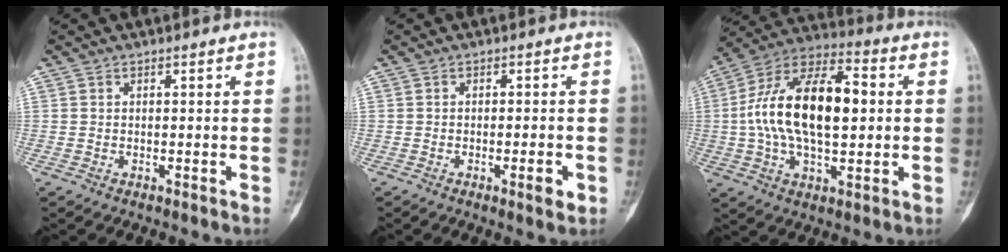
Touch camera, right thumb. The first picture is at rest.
{"total": 3.2, "force": [-1.2, 0.8, 2.8], "torque": [-0.037, 0.002, -0.017]}
{"total": 21.3, "force": [1.4, 10.9, 18.2], "torque": [-0.320, 0.028, 0.019]}